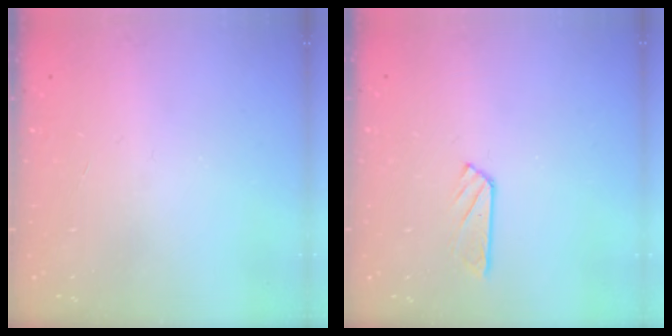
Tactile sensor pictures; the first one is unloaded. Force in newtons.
{"total": 3.9, "press": 3.9, "slide": 0.4}